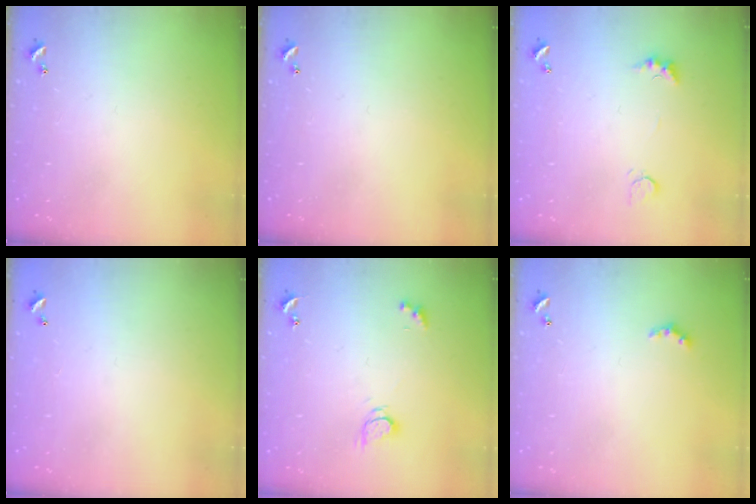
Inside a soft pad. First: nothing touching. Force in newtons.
{"total": 0.0}
{"total": 3.8, "press": 3.8, "slide": 0.6}
{"total": 2.8, "press": 2.8, "slide": 0.1}
{"total": 2.5, "press": 2.5, "slide": 0.4}
{"total": 2.4, "press": 2.4, "slide": 0.6}